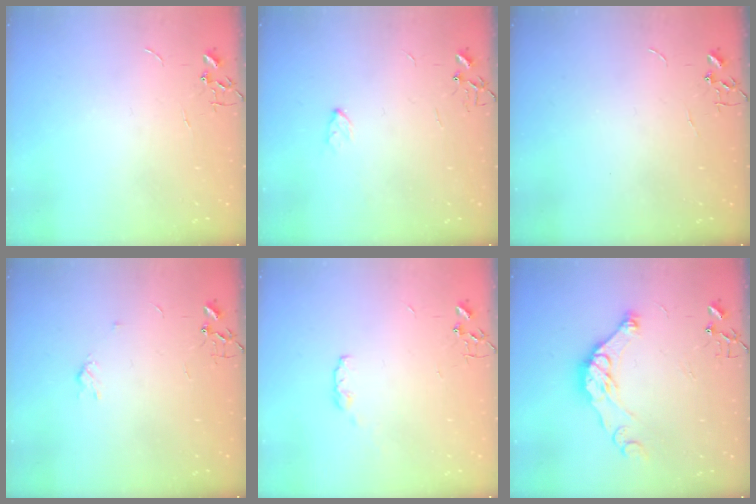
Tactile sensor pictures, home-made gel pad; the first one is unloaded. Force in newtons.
{"total": 3.5, "press": 3.5, "slide": 0.5}
{"total": 0.0}
{"total": 2.9, "press": 2.9, "slide": 0.5}
{"total": 4.8, "press": 4.8, "slide": 0.7}
{"total": 14.4, "press": 14.3, "slide": 1.3}